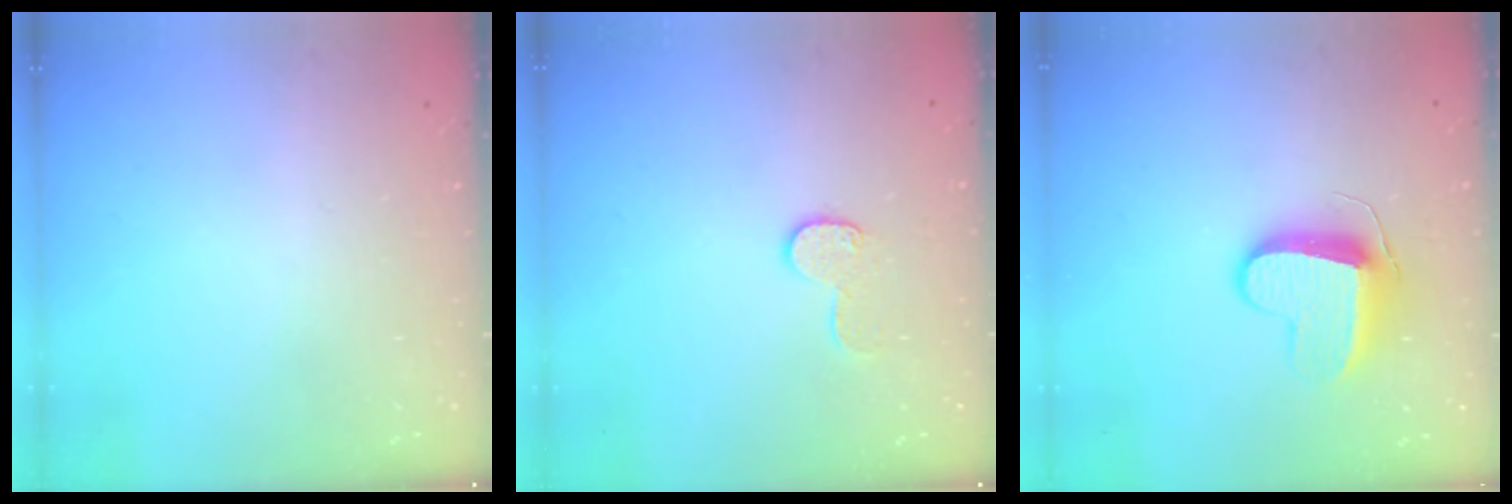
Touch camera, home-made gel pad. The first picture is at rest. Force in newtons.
{"total": 8.0, "press": 8.0, "slide": 0.2}
{"total": 10.4, "press": 10.4, "slide": 0.5}